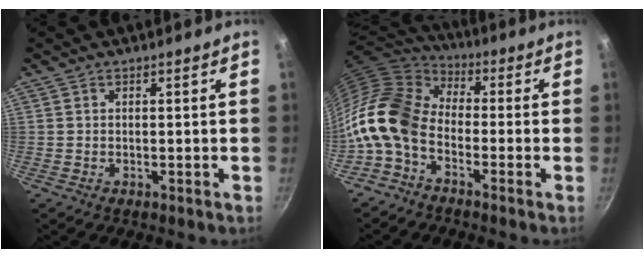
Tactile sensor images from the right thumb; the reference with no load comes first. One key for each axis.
{"total": 15.6, "fx": -3.7, "fy": 10.2, "fz": 11.2, "tx": -0.203, "ty": 0.043, "tz": -0.100}